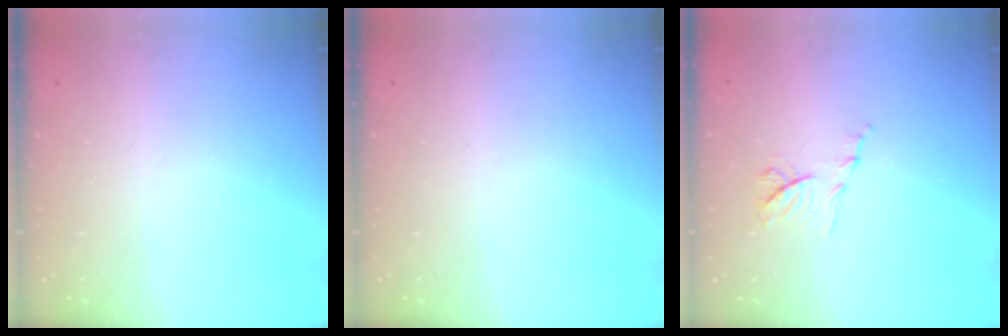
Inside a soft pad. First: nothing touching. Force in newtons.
{"total": 0.0}
{"total": 7.3, "press": 7.2, "slide": 0.9}